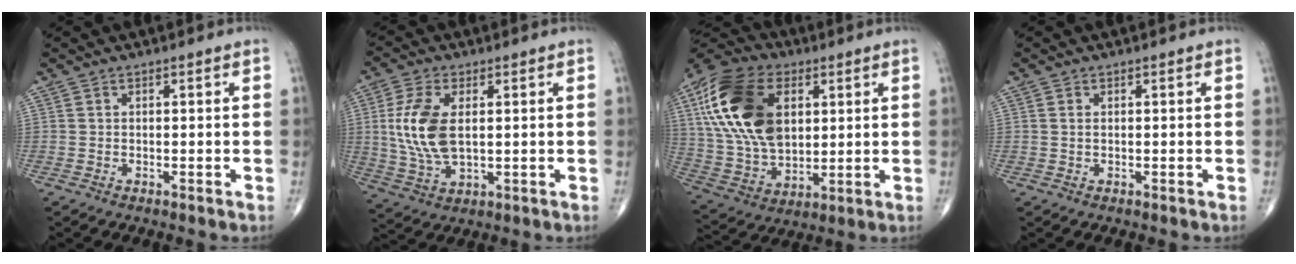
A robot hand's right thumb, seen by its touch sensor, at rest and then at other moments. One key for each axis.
{"total": 11.2, "fx": 1.5, "fy": 5.9, "fz": 9.5, "tx": -0.205, "ty": -0.008, "tz": 0.035}
{"total": 23.0, "fx": 6.3, "fy": 14.3, "fz": 16.9, "tx": -0.329, "ty": -0.010, "tz": 0.115}
{"total": 0.6, "fx": 0.2, "fy": 0.3, "fz": 0.5, "tx": -0.012, "ty": 0.004, "tz": 0.005}